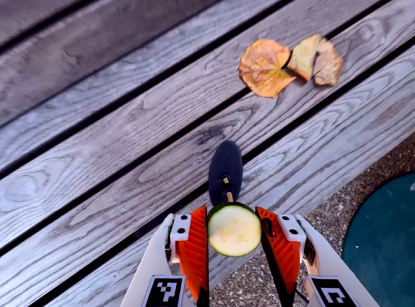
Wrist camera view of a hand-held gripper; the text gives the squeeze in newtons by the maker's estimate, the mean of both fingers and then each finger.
{"total": 7.5, "left": 7.1, "right": 7.9}